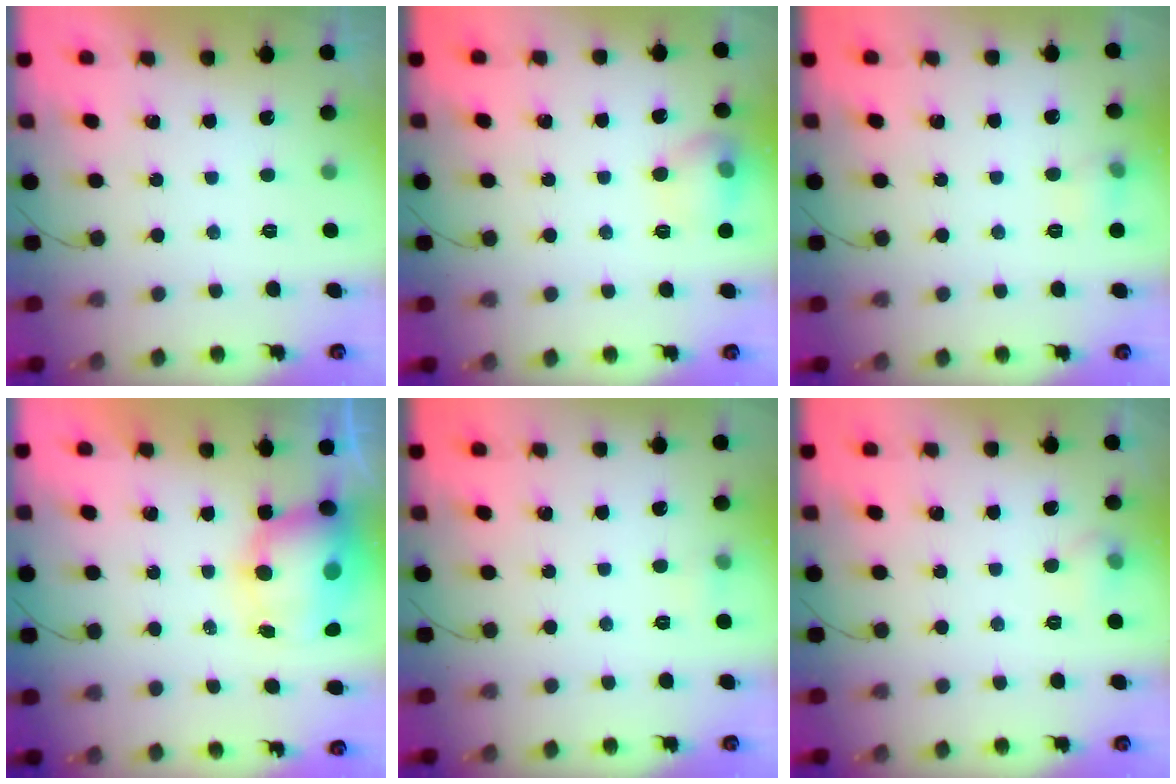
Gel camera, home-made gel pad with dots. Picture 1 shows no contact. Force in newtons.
{"total": 8.8, "press": 8.8, "slide": 0.7}
{"total": 5.6, "press": 5.4, "slide": 1.7}
{"total": 11.1, "press": 10.7, "slide": 2.8}
{"total": 3.9, "press": 3.5, "slide": 1.6}
{"total": 5.4, "press": 5.1, "slide": 1.7}